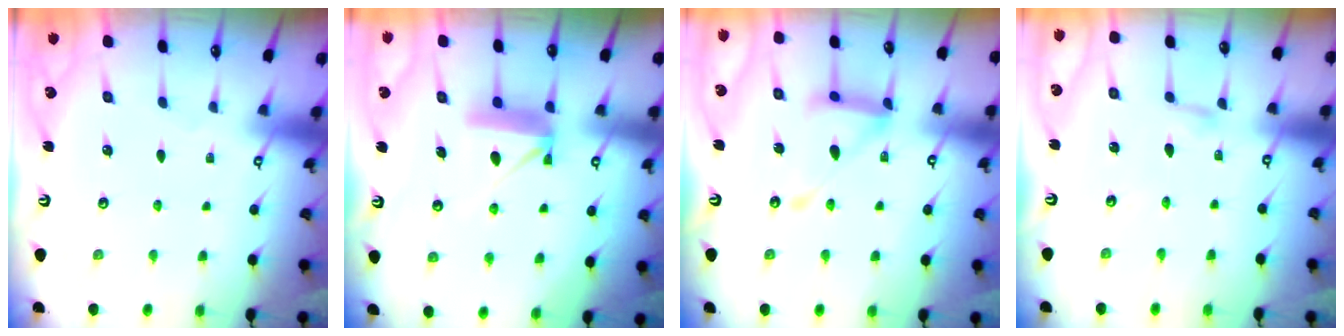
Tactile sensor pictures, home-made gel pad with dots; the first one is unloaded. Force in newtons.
{"total": 7.4, "press": 7.4, "slide": 0.4}
{"total": 15.1, "press": 15.1, "slide": 1.3}
{"total": 2.4, "press": 2.4, "slide": 0.2}